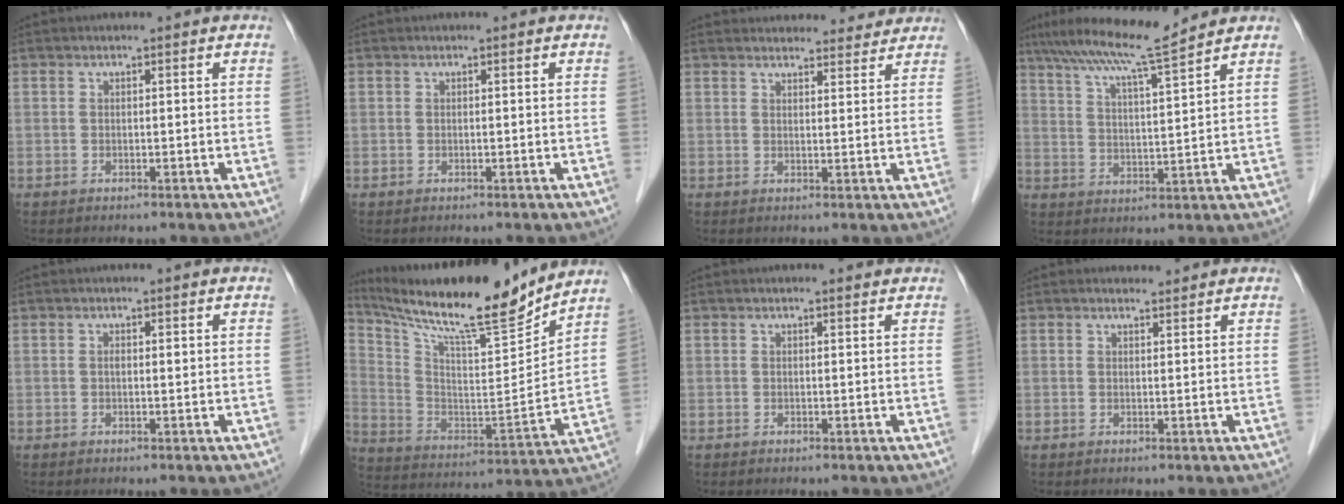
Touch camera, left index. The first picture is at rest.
{"total": 0.0}
{"total": 11.2, "force": [10.7, 2.7, 1.9], "torque": [-0.003, 0.019, 0.120]}
{"total": 9.9, "force": [8.6, -1.4, 4.7], "torque": [-0.085, 0.009, 0.146]}
{"total": 1.0, "force": [0.2, 0.4, 0.9], "torque": [-0.018, 0.002, 0.002]}
{"total": 20.8, "force": [18.5, 1.1, 9.6], "torque": [-0.181, -0.031, 0.303]}
{"total": 0.6, "force": [0.5, 0.2, 0.1], "torque": [-0.013, 0.001, 0.004]}
{"total": 1.1, "force": [1.1, 0.3, 0.0], "torque": [-0.012, 0.000, 0.018]}